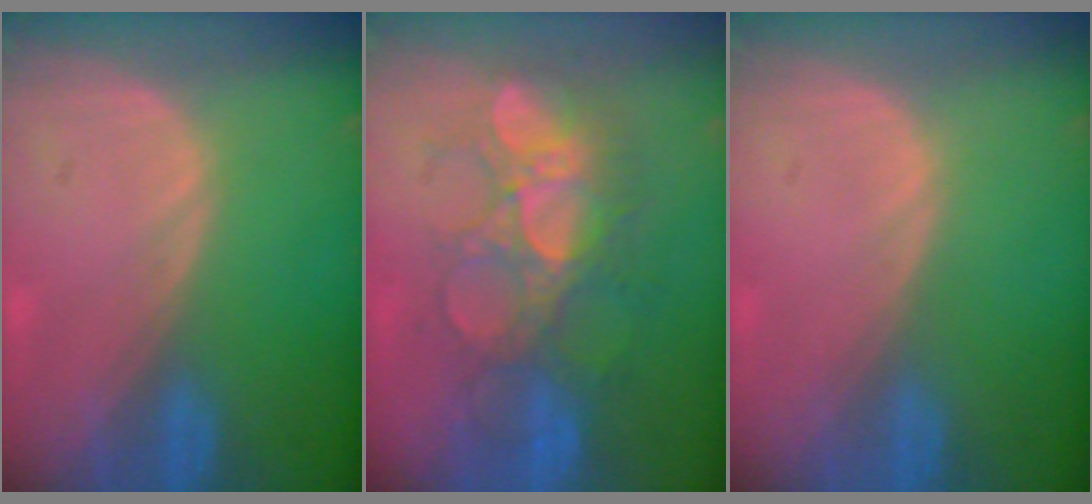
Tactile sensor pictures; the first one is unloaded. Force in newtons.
{"total": 9.1, "press": 8.9, "slide": 1.9}
{"total": 0.0}